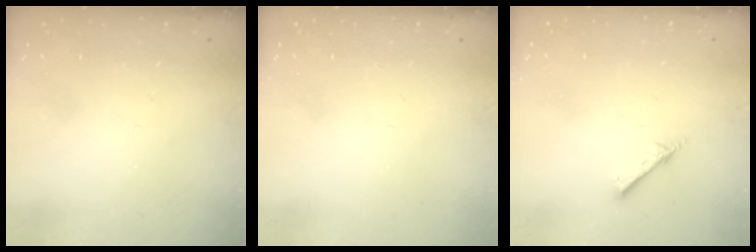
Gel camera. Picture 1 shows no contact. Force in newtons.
{"total": 0.0}
{"total": 2.2, "press": 2.2, "slide": 0.3}